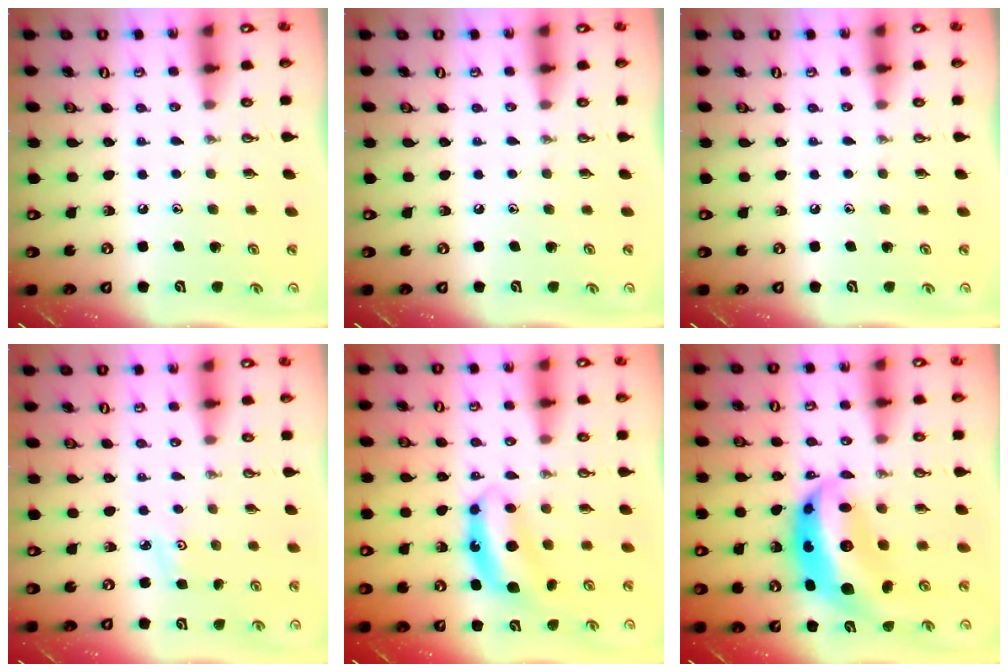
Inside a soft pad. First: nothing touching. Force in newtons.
{"total": 0.0}
{"total": 0.0}
{"total": 2.7, "press": 2.6, "slide": 0.4}
{"total": 7.7, "press": 7.7, "slide": 0.3}
{"total": 13.4, "press": 13.3, "slide": 1.4}